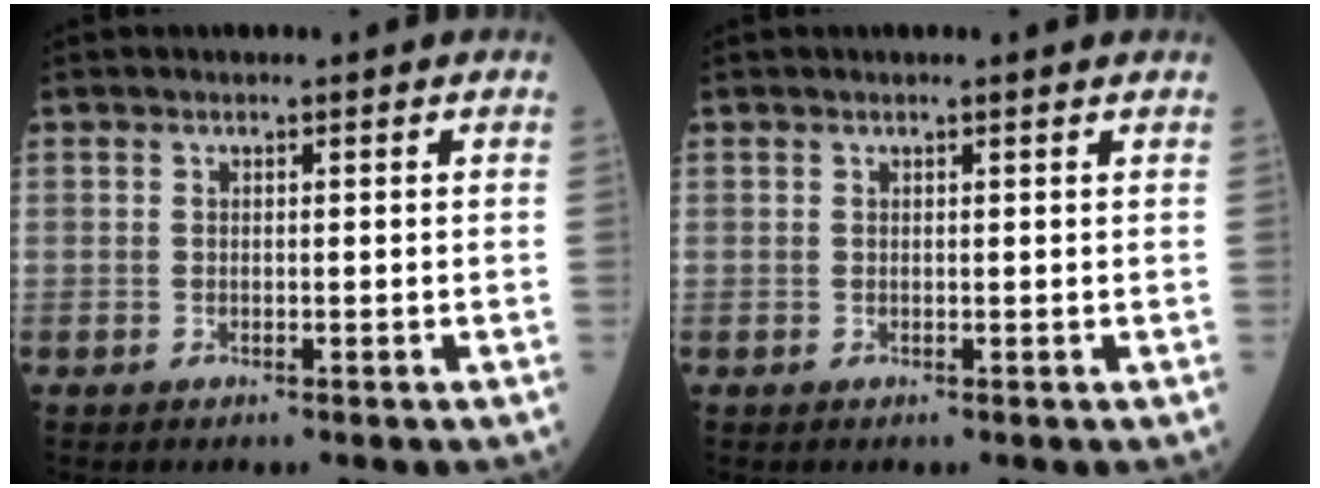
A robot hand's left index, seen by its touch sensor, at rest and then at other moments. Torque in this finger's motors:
{"motor_torque": [-0.02, 0.07, -0.24, 0.02]}